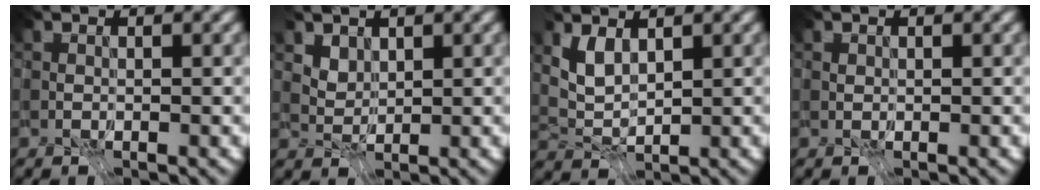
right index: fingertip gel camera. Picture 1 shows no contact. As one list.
[{"total": 1.0, "force": [1.0, 0.1, -0.1], "torque": [-0.011, -0.016, 0.048]}, {"total": 1.1, "force": [0.4, -1.0, -0.4], "torque": [0.002, -0.011, 0.021]}, {"total": 0.9, "force": [0.5, 0.6, 0.3], "torque": [-0.019, 0.006, 0.016]}]